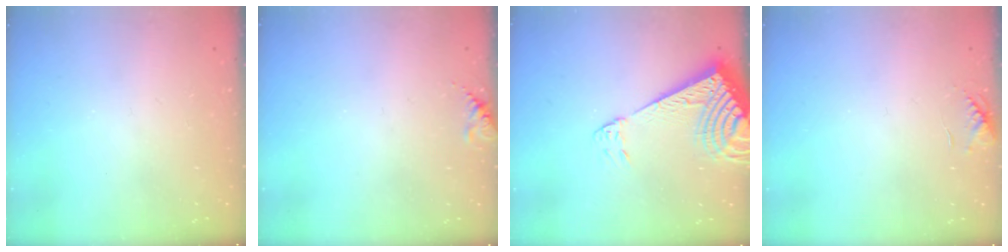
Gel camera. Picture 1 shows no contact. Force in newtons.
{"total": 5.7, "press": 5.7, "slide": 0.5}
{"total": 13.3, "press": 13.2, "slide": 1.9}
{"total": 7.0, "press": 6.9, "slide": 0.6}